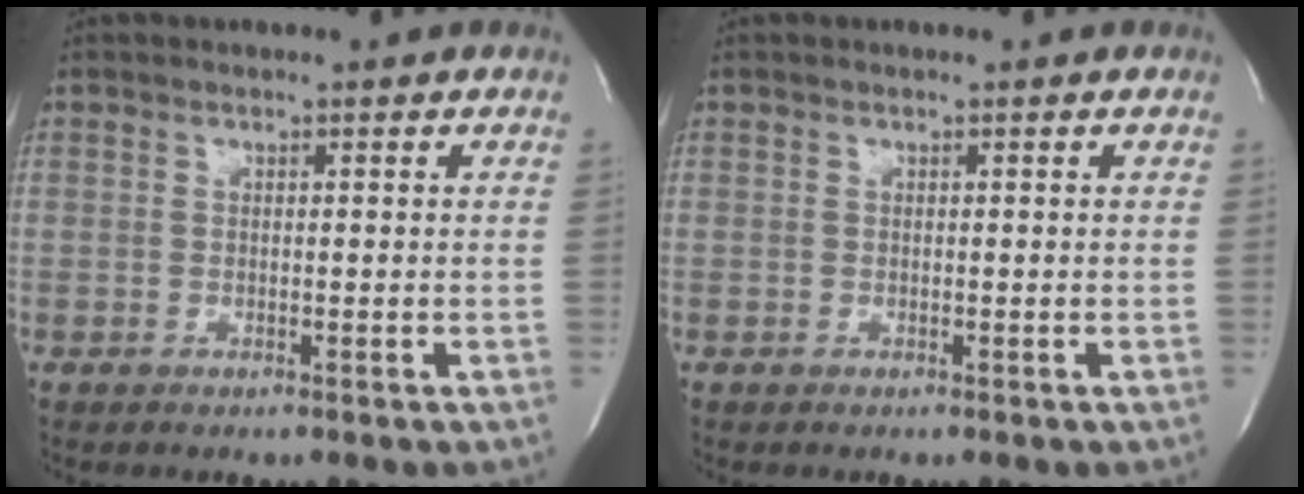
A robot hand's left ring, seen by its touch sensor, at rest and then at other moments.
{"total": 0.0}